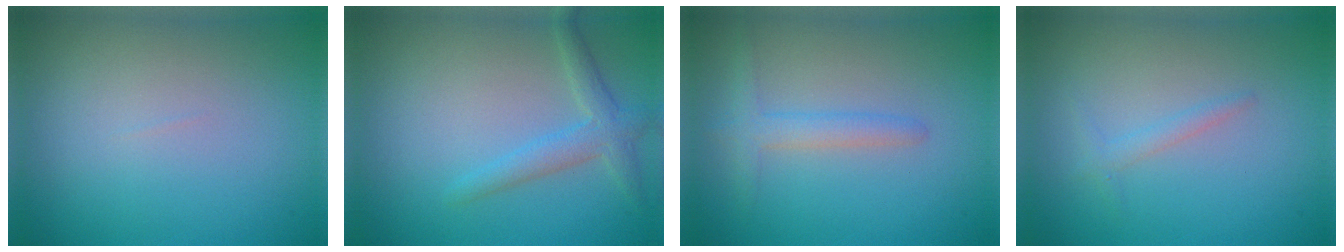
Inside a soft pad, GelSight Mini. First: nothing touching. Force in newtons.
{"total": 2.3, "press": 2.3, "slide": 0.2}
{"total": 2.1, "press": 2.1, "slide": 0.2}
{"total": 1.0, "press": 1.0, "slide": 0.1}